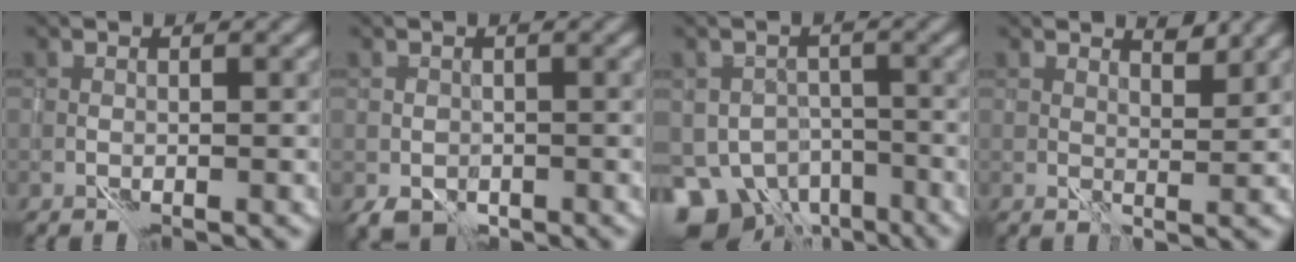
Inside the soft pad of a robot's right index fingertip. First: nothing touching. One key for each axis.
{"total": 2.2, "fx": -1.2, "fy": 1.5, "fz": 1.1, "tx": -0.012, "ty": -0.003, "tz": -0.019}
{"total": 6.3, "fx": -3.5, "fy": 4.4, "fz": 3.0, "tx": -0.036, "ty": -0.012, "tz": -0.057}
{"total": 2.8, "fx": 2.7, "fy": 0.0, "fz": 0.5, "tx": -0.004, "ty": 0.001, "tz": 0.048}